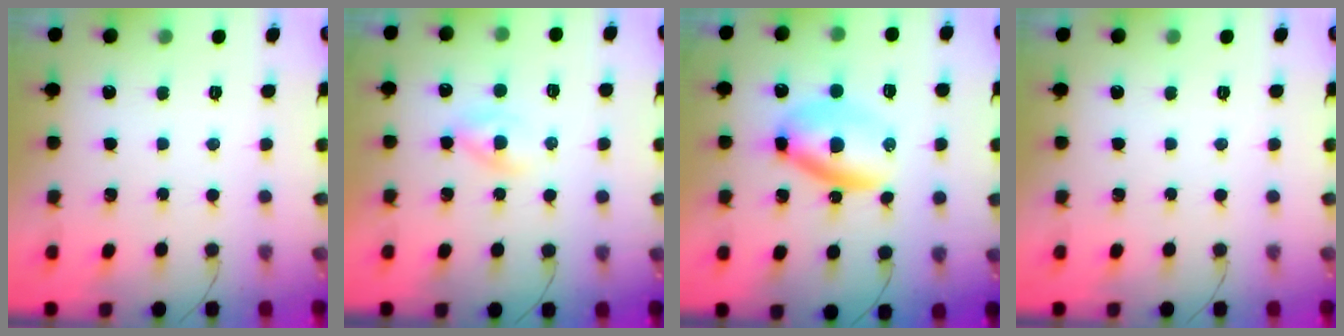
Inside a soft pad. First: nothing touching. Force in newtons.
{"total": 2.2, "press": 2.0, "slide": 1.0}
{"total": 6.3, "press": 6.3, "slide": 1.0}
{"total": 0.0}